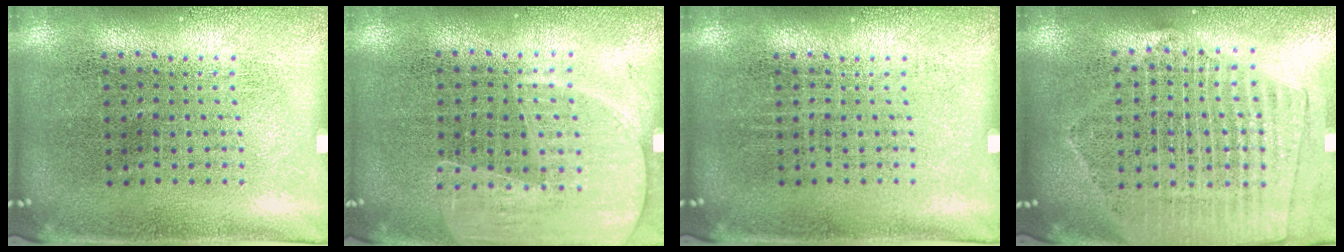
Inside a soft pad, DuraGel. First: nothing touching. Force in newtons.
{"total": 1.6, "press": 1.4, "slide": 0.7}
{"total": 0.0}
{"total": 2.2, "press": 2.0, "slide": 1.0}